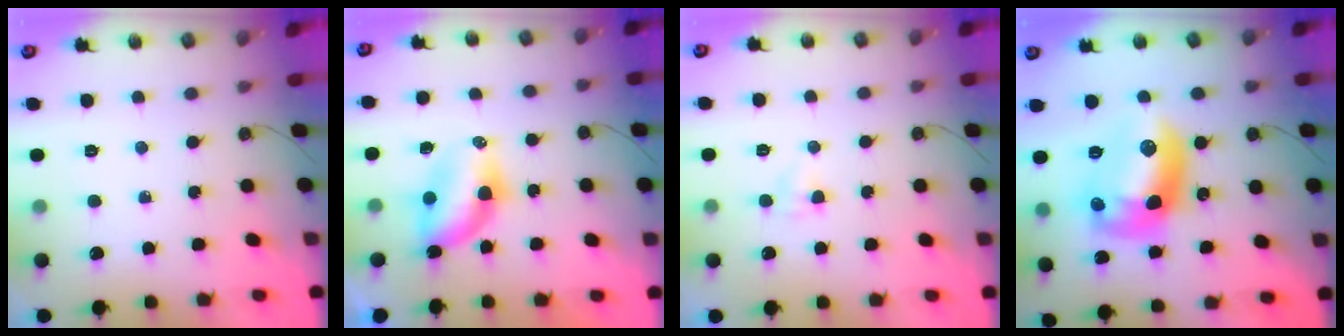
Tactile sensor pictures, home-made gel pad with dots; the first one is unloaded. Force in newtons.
{"total": 7.8, "press": 7.0, "slide": 3.5}
{"total": 4.3, "press": 2.3, "slide": 3.6}
{"total": 14.0, "press": 14.0, "slide": 0.8}